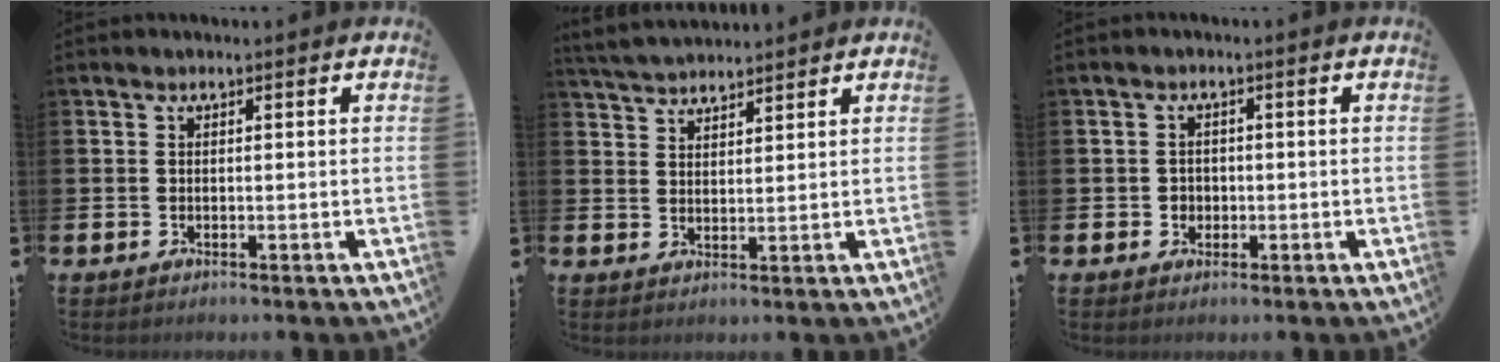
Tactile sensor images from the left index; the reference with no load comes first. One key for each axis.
{"total": 3.9, "fx": 3.9, "fy": 0.6, "fz": 0.4, "tx": -0.027, "ty": -0.013, "tz": 0.072}
{"total": 1.7, "fx": -0.2, "fy": 1.7, "fz": 0.3, "tx": -0.002, "ty": 0.005, "tz": -0.009}